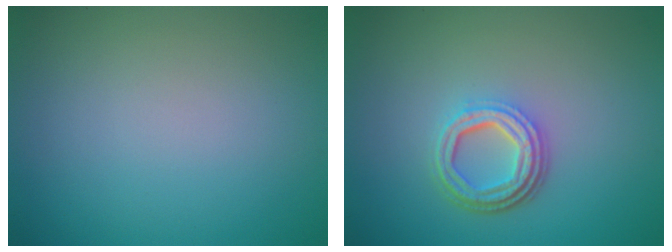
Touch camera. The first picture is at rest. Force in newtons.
{"total": 4.2, "press": 3.2, "slide": 2.8}